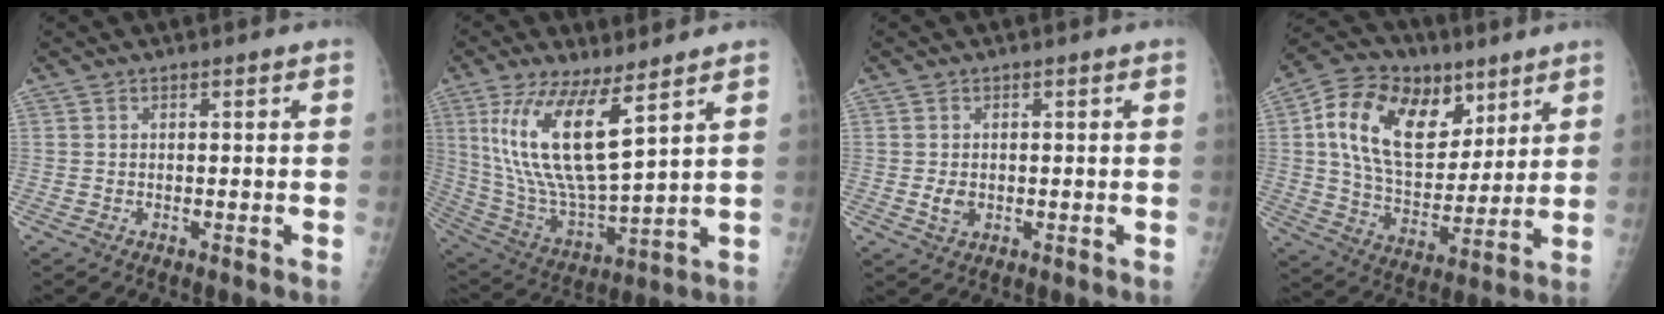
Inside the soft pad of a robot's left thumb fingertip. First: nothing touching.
{"total": 17.2, "force": [7.6, 5.3, 14.5], "torque": [-0.284, -0.042, 0.158]}
{"total": 2.9, "force": [-0.4, 2.2, 1.8], "torque": [-0.024, 0.000, -0.004]}
{"total": 21.6, "force": [8.6, 13.9, 14.1], "torque": [-0.214, -0.019, 0.148]}